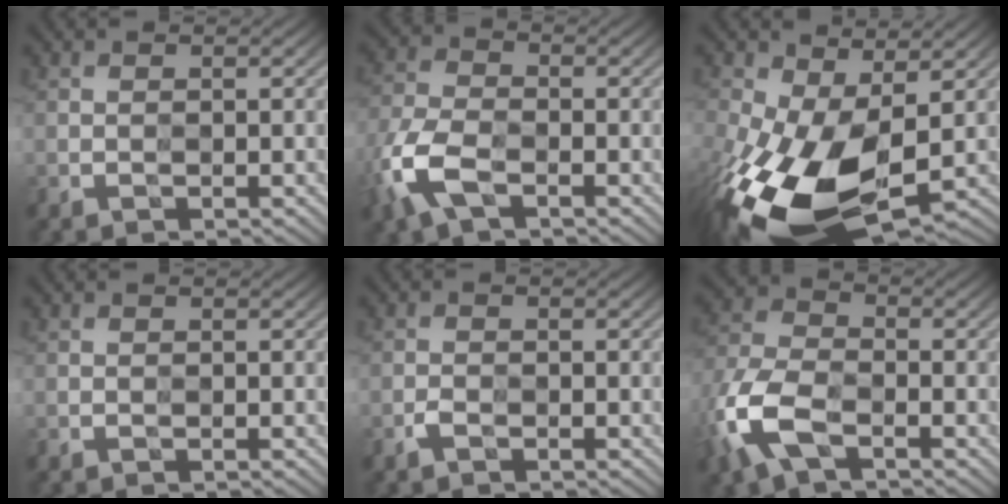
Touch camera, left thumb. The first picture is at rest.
{"total": 7.7, "force": [-3.8, 4.3, 5.2], "torque": [-0.133, -0.009, -0.083]}
{"total": 14.6, "force": [-3.0, 8.3, 11.7], "torque": [-0.277, -0.035, -0.045]}
{"total": 0.0}
{"total": 1.0, "force": [-0.9, 0.3, 0.0], "torque": [0.002, -0.002, -0.018]}
{"total": 9.9, "force": [-4.6, 5.6, 6.7], "torque": [-0.176, -0.009, -0.099]}